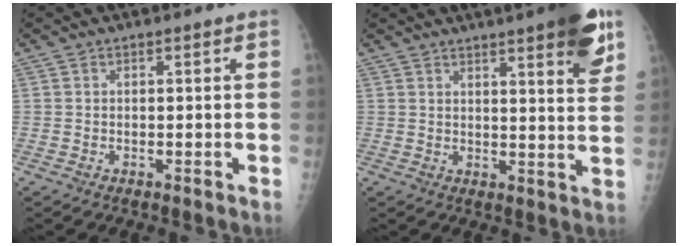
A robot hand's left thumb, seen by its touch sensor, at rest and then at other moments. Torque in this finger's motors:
{"motor_torque": [2.85, 2.14, 0.96, -0.38, 0.21]}